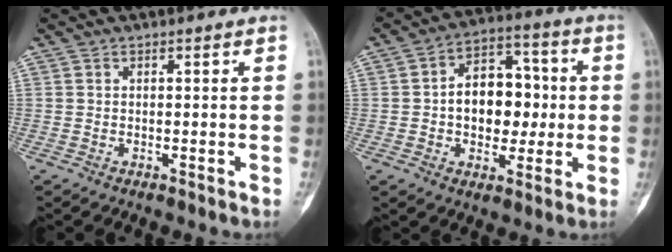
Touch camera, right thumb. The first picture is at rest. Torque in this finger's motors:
{"motor_torque": [1.50, 1.72, 0.70, -0.55, 0.02]}